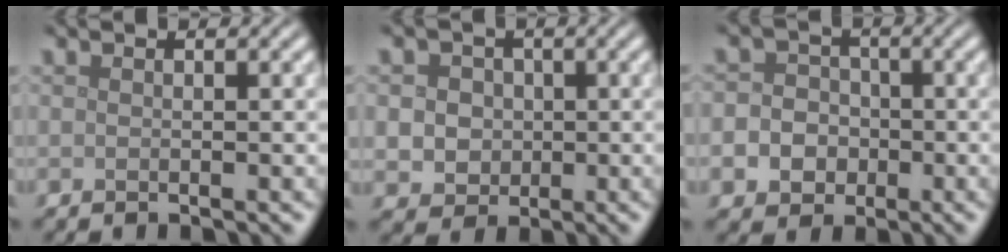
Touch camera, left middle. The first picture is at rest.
{"total": 4.5, "force": [0.6, 4.0, 2.0], "torque": [-0.024, 0.019, 0.000]}
{"total": 6.6, "force": [-2.0, 5.9, 1.9], "torque": [-0.020, -0.007, -0.063]}